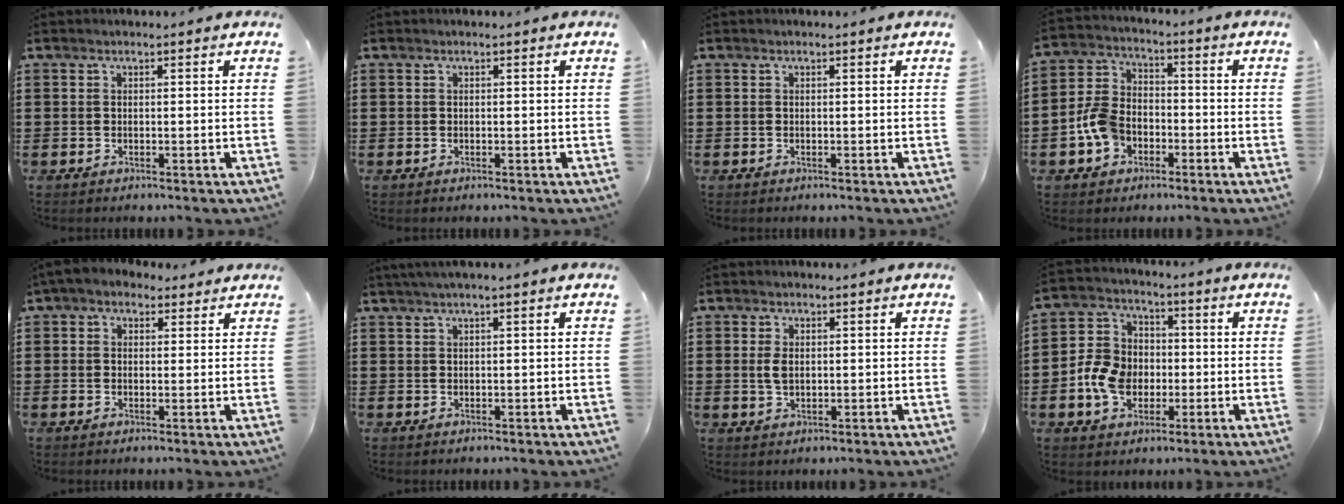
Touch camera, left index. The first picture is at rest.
{"total": 0.0}
{"total": 0.0}
{"total": 7.2, "force": [-3.1, 5.0, 4.0], "torque": [-0.106, 0.012, -0.064]}
{"total": 2.8, "force": [1.8, 1.8, 1.0], "torque": [-0.028, 0.008, 0.032]}
{"total": 1.3, "force": [0.7, -0.1, 1.1], "torque": [-0.019, -0.001, 0.013]}
{"total": 2.7, "force": [0.4, 1.6, 2.2], "torque": [-0.062, 0.000, 0.002]}
{"total": 8.2, "force": [-1.8, 6.7, 4.3], "torque": [-0.113, 0.018, -0.035]}